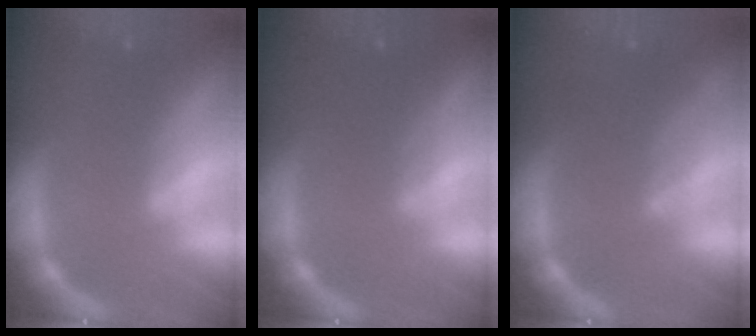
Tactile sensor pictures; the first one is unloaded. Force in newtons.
{"total": 3.1}
{"total": 4.0}